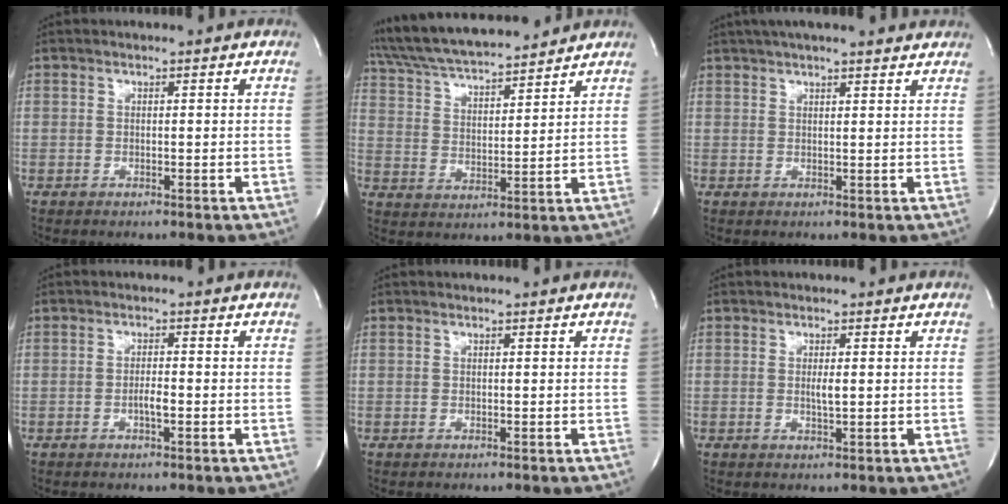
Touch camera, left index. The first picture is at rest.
{"total": 15.8, "force": [14.5, 2.0, 6.1], "torque": [-0.118, 0.025, 0.250]}
{"total": 12.7, "force": [11.0, 1.7, 6.1], "torque": [-0.095, 0.039, 0.143]}
{"total": 2.0, "force": [-0.7, 0.3, 1.8], "torque": [-0.033, 0.001, -0.013]}
{"total": 0.0}
{"total": 1.7, "force": [0.0, 0.3, 1.7], "torque": [-0.035, -0.001, 0.001]}